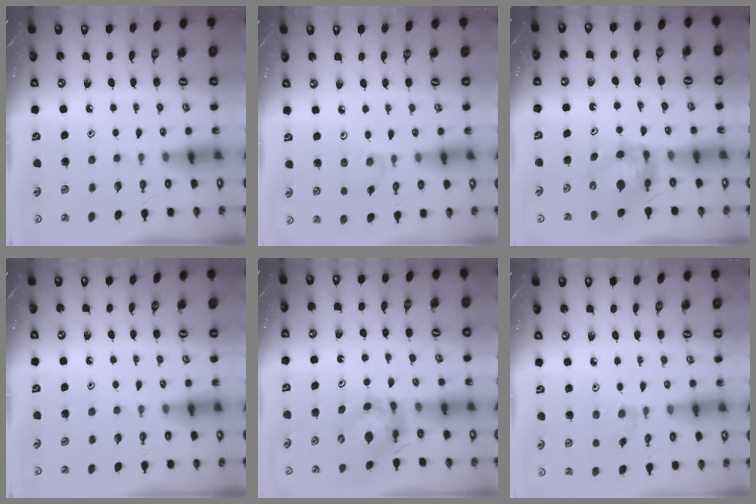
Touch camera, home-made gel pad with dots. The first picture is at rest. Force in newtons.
{"total": 1.9, "press": 1.9, "slide": 0.4}
{"total": 5.6, "press": 5.6, "slide": 0.3}
{"total": 0.0}
{"total": 5.7, "press": 5.7, "slide": 0.5}
{"total": 1.9, "press": 1.9, "slide": 0.4}